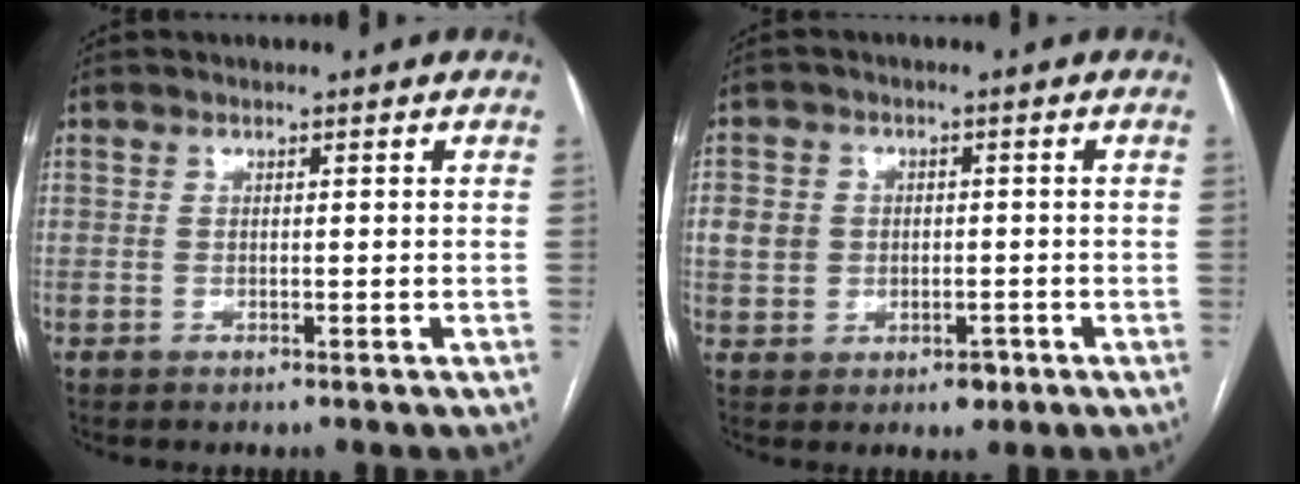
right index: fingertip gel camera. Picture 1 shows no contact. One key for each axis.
{"total": 5.3, "fx": -0.3, "fy": 4.6, "fz": 2.6, "tx": -0.046, "ty": 0.010, "tz": 0.007}